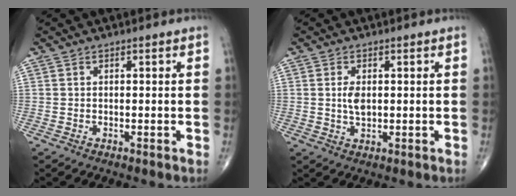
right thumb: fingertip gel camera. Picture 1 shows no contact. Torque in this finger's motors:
{"motor_torque": [-0.40, 0.38, -0.11, -0.16, 0.02]}